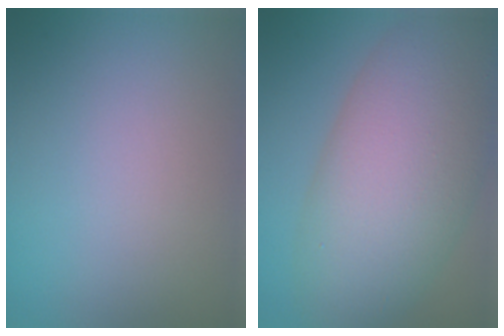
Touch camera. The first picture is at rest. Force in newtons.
{"total": 11.6, "press": 11.6, "slide": 0.3}